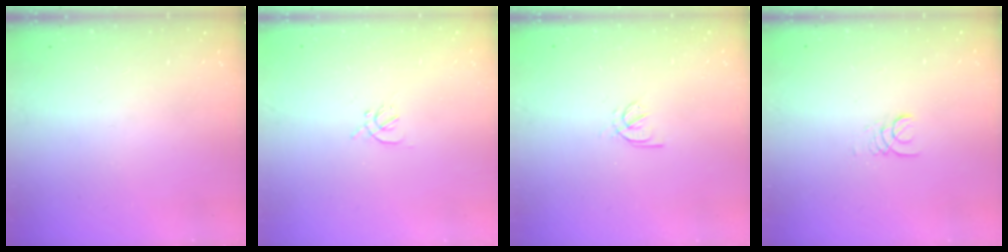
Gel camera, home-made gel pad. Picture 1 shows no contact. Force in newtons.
{"total": 1.7, "press": 1.7, "slide": 0.5}
{"total": 1.7, "press": 1.6, "slide": 0.5}
{"total": 1.4, "press": 1.4, "slide": 0.2}